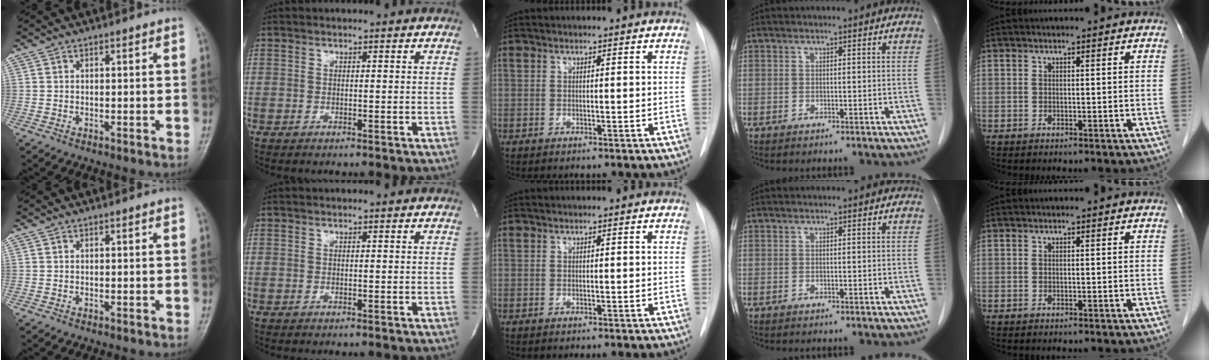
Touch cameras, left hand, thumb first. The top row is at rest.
{}